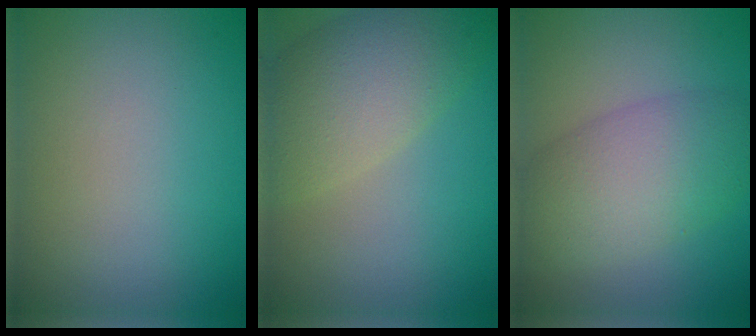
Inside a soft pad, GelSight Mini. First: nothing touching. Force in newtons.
{"total": 6.5, "press": 6.4, "slide": 0.4}
{"total": 6.9, "press": 6.9, "slide": 0.1}